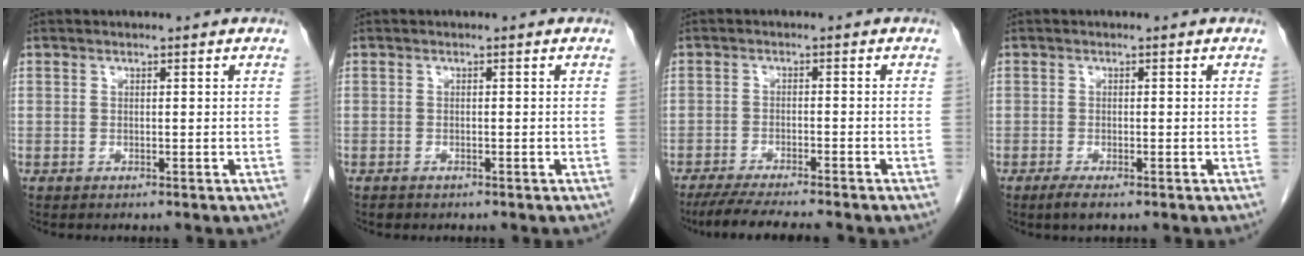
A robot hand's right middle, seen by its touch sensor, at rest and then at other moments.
{"total": 0.9, "force": [-0.6, 0.4, 0.4], "torque": [-0.011, -0.001, -0.006]}
{"total": 8.2, "force": [-7.2, 0.0, 4.0], "torque": [-0.062, -0.022, -0.115]}
{"total": 2.3, "force": [-1.5, 0.4, 1.7], "torque": [-0.036, -0.007, -0.025]}